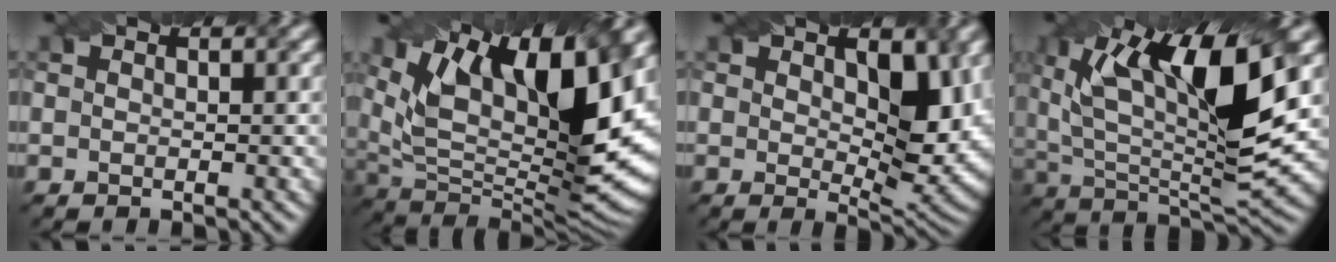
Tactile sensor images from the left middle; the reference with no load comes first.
{"total": 16.8, "force": [7.1, 6.9, 13.6], "torque": [-0.226, 0.020, 0.126]}
{"total": 6.8, "force": [1.6, 3.4, 5.7], "torque": [-0.093, -0.017, 0.034]}
{"total": 13.4, "force": [5.1, 4.3, 11.6], "torque": [-0.197, 0.000, 0.088]}